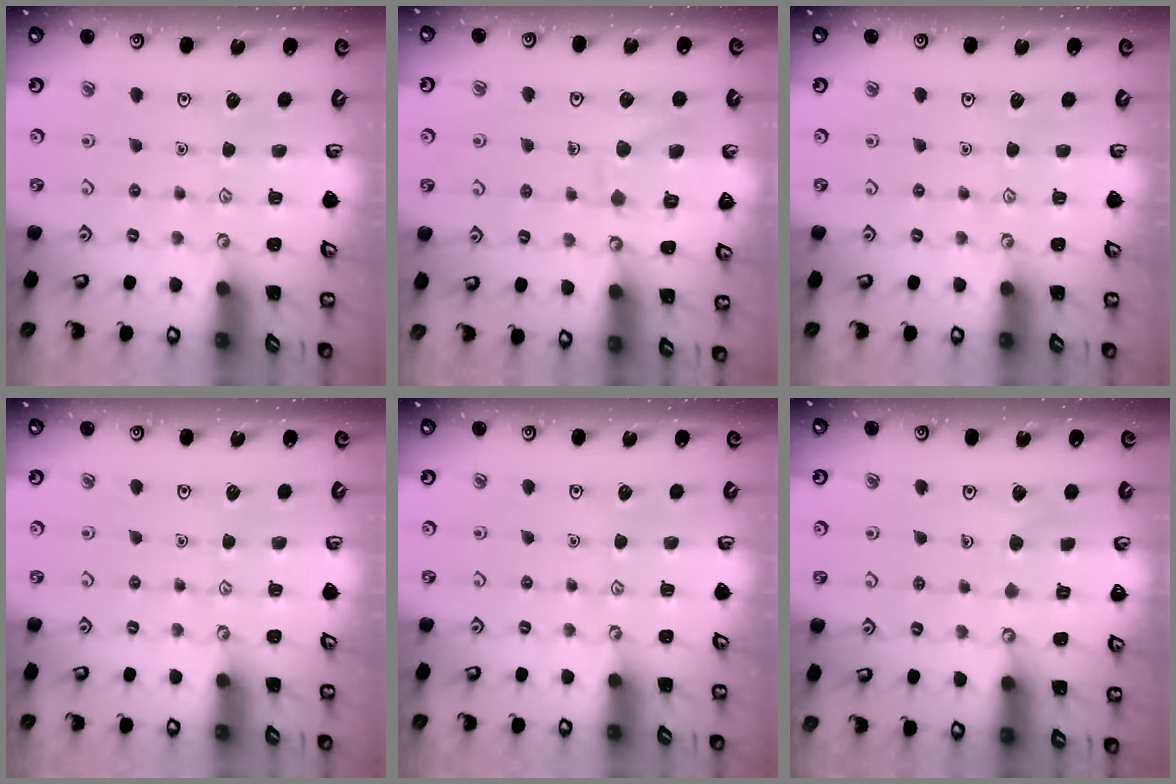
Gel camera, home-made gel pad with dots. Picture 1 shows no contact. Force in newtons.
{"total": 10.0, "press": 10.0, "slide": 0.4}
{"total": 0.0}
{"total": 0.0}
{"total": 0.0}
{"total": 4.9, "press": 4.8, "slide": 0.4}